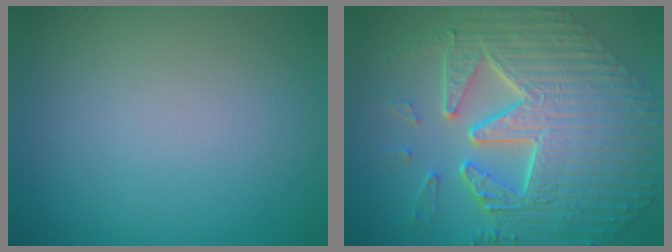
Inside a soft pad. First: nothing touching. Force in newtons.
{"total": 10.7, "press": 7.3, "slide": 7.8}